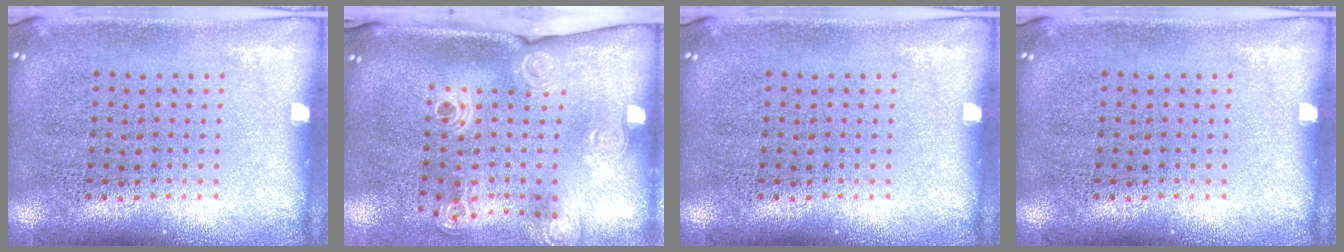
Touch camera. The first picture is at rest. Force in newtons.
{"total": 2.2, "press": 1.6, "slide": 1.5}
{"total": 0.0}
{"total": 0.0}